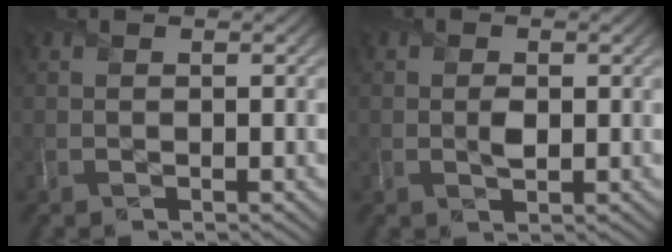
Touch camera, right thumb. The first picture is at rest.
{"total": 1.7, "force": [-0.1, 1.2, 1.2], "torque": [-0.023, -0.004, -0.003]}